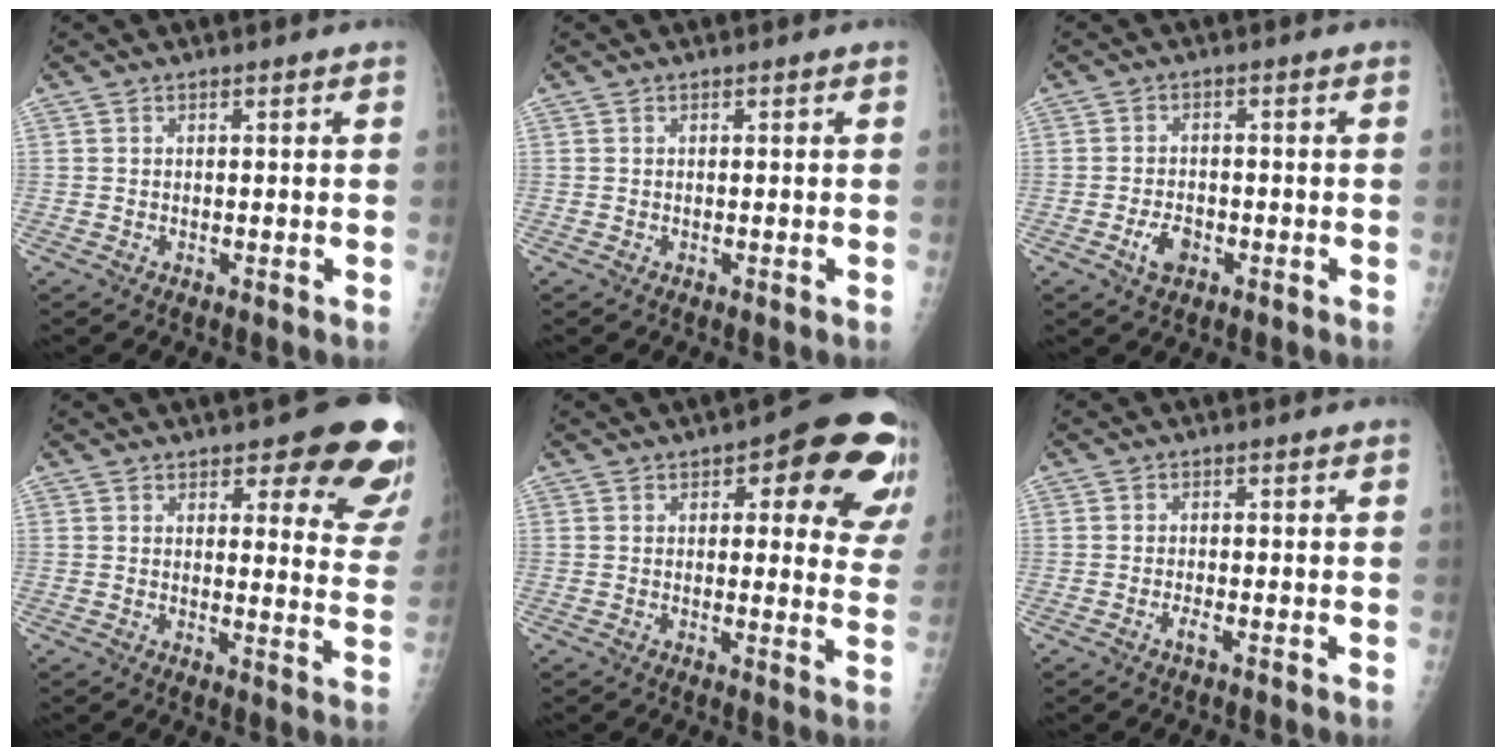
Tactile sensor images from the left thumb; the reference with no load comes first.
{"total": 0.0}
{"total": 3.9, "force": [-1.7, 2.4, 2.5], "torque": [-0.040, 0.009, -0.029]}
{"total": 14.6, "force": [10.3, 4.9, 9.2], "torque": [-0.057, -0.062, 0.103]}
{"total": 16.7, "force": [8.4, 6.8, 12.7], "torque": [-0.100, -0.029, 0.086]}
{"total": 1.3, "force": [-0.7, 0.2, 1.1], "torque": [-0.022, -0.001, -0.015]}